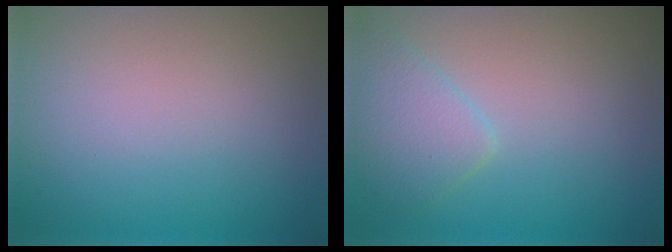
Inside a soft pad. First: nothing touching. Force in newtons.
{"total": 2.6, "press": 2.6, "slide": 0.1}